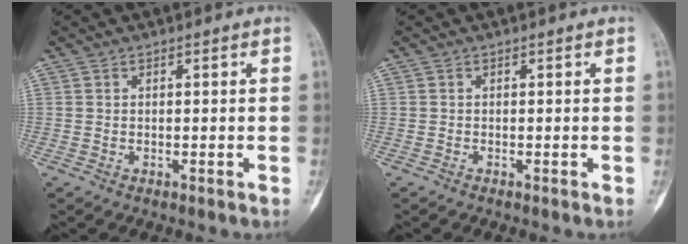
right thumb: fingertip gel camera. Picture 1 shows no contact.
{"total": 0.0}